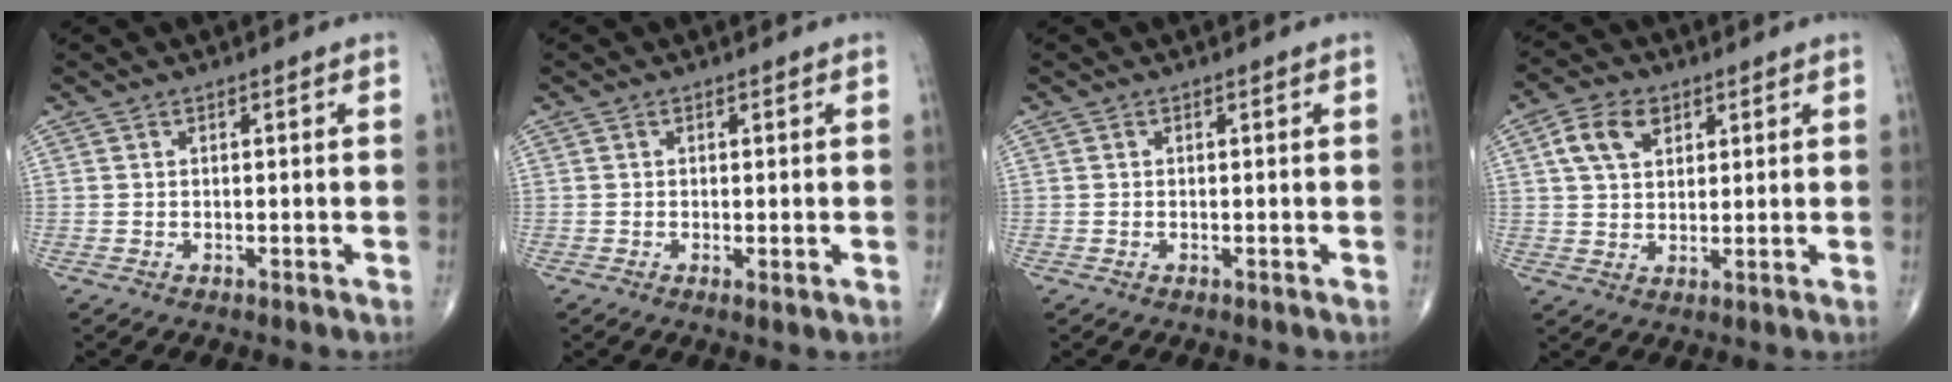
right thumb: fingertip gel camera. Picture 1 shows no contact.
{"total": 1.2, "force": [-0.2, 0.3, 1.2], "torque": [-0.021, -0.006, -0.006]}
{"total": 0.0}
{"total": 7.4, "force": [3.0, 5.0, 4.6], "torque": [-0.069, 0.000, 0.052]}